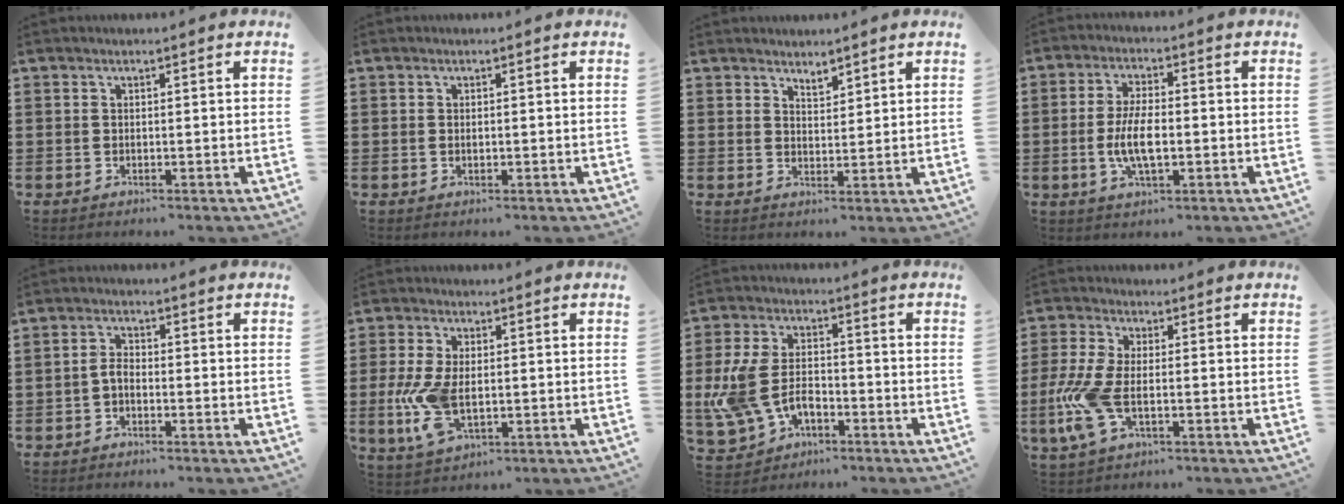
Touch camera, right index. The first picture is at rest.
{"total": 0.6, "force": [0.0, 0.3, 0.5], "torque": [-0.012, 0.000, -0.001]}
{"total": 1.9, "force": [1.9, 0.3, -0.1], "torque": [-0.004, 0.001, 0.037]}
{"total": 6.7, "force": [-1.1, 2.5, 6.1], "torque": [-0.132, -0.003, -0.028]}
{"total": 2.1, "force": [-1.2, 0.9, 1.5], "torque": [-0.038, 0.002, -0.027]}
{"total": 8.3, "force": [-1.0, 4.4, 7.0], "torque": [-0.170, -0.010, -0.022]}
{"total": 8.7, "force": [-2.7, 5.5, 6.2], "torque": [-0.172, -0.001, -0.059]}
{"total": 7.8, "force": [-2.0, 3.5, 6.7], "torque": [-0.170, -0.016, -0.041]}